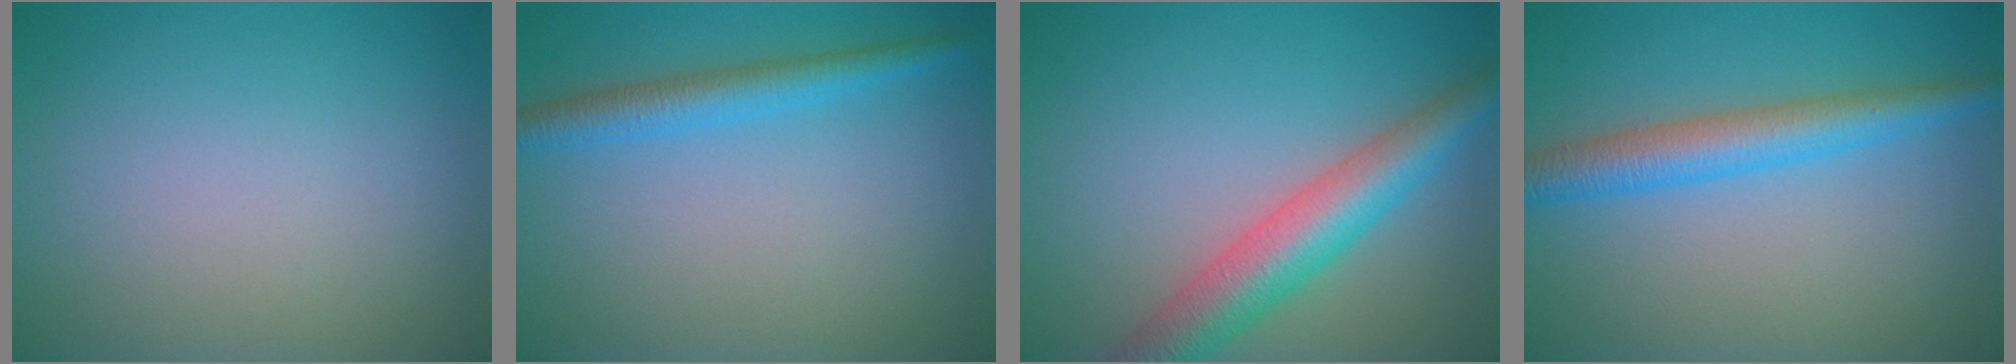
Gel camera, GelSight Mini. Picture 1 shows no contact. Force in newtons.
{"total": 3.0, "press": 3.0, "slide": 0.0}
{"total": 6.1, "press": 6.1, "slide": 0.2}
{"total": 4.3, "press": 4.3, "slide": 0.1}